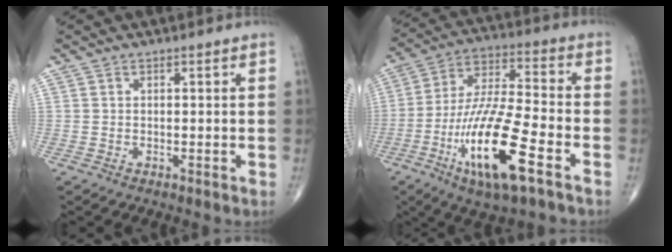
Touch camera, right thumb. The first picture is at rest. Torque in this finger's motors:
{"motor_torque": [1.17, 1.18, 2.06, -0.71, 0.67]}